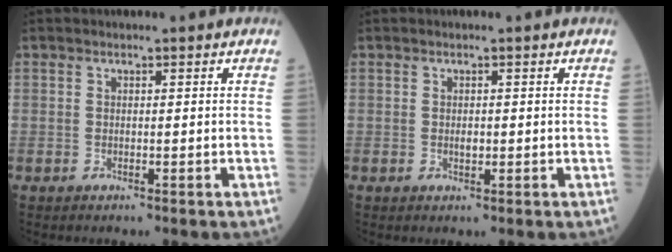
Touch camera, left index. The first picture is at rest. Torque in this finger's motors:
{"motor_torque": [0.21, 0.00, -0.01, 0.00]}